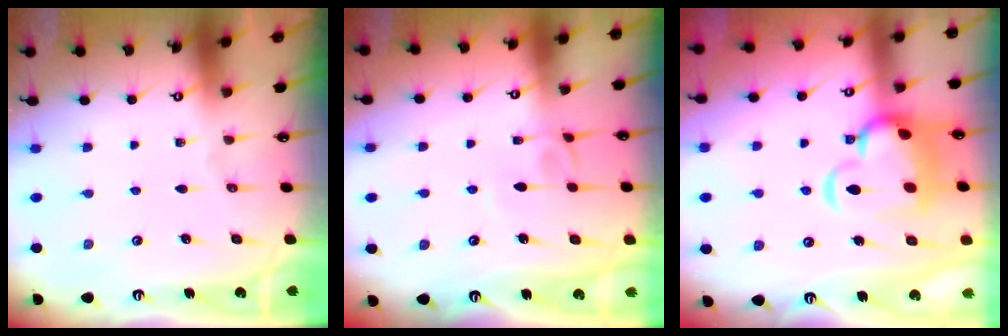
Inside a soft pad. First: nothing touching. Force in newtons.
{"total": 3.6, "press": 3.6, "slide": 0.1}
{"total": 8.7, "press": 8.6, "slide": 1.5}